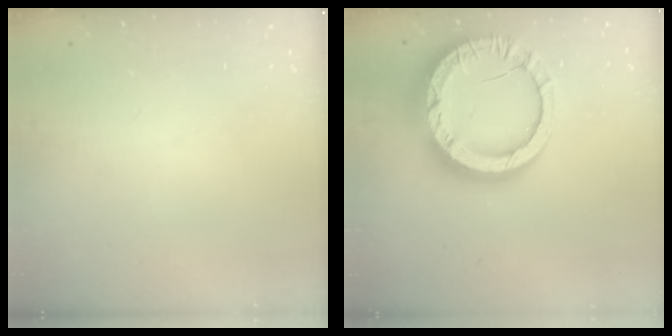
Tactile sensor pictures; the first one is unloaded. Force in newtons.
{"total": 19.9, "press": 19.8, "slide": 2.0}